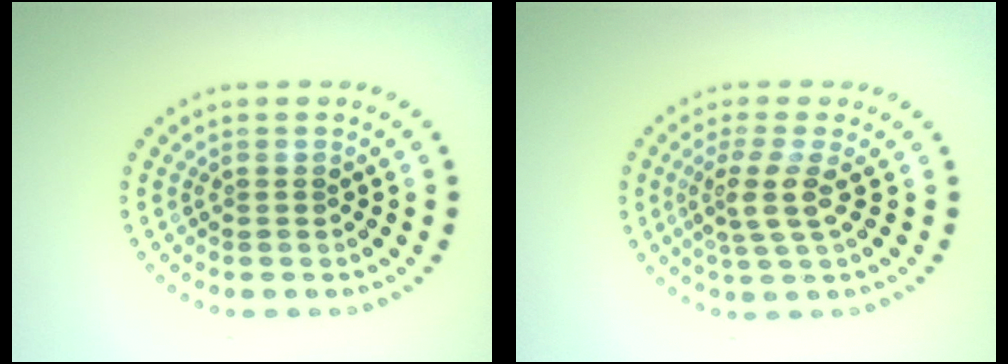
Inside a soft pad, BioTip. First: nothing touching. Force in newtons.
{"total": 2.9, "press": 2.2, "slide": 1.9}